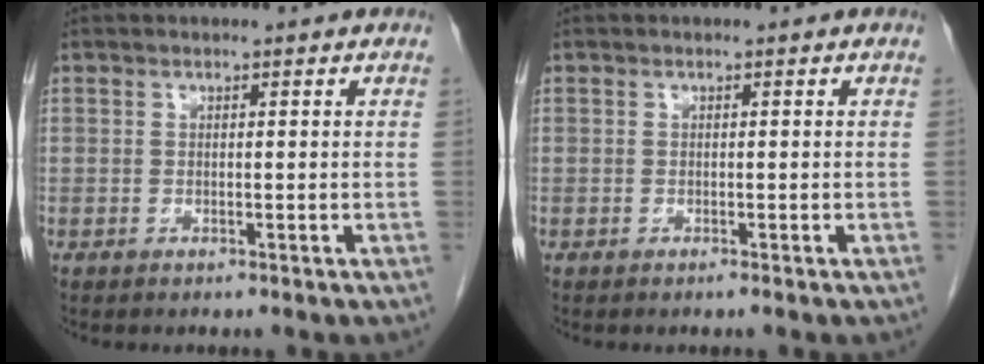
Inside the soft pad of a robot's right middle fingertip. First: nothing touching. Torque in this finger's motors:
{"motor_torque": [0.14, 0.00, 0.00, 0.00]}